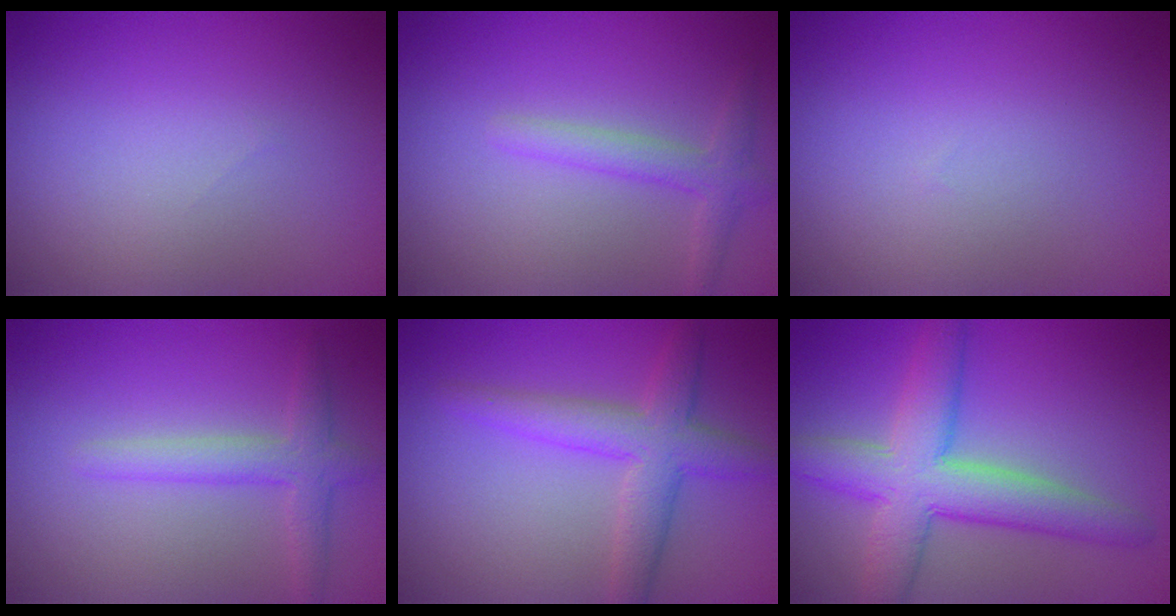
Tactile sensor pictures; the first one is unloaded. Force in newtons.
{"total": 2.3, "press": 2.3, "slide": 0.1}
{"total": 0.0}
{"total": 2.8, "press": 2.8, "slide": 0.1}
{"total": 4.7, "press": 4.7, "slide": 0.1}
{"total": 7.3, "press": 7.3, "slide": 0.4}